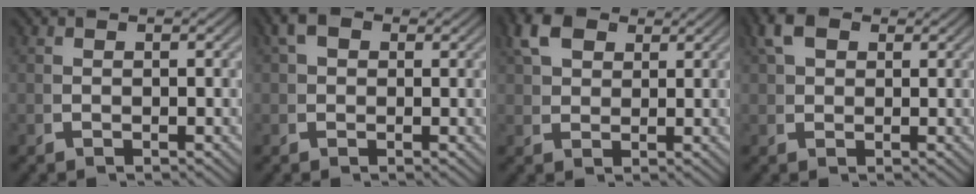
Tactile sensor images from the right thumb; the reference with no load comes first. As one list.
[{"total": 2.5, "force": [1.2, 1.6, 1.6], "torque": [-0.030, -0.001, 0.020]}, {"total": 4.2, "force": [3.1, 1.9, 2.0], "torque": [-0.038, 0.005, 0.060]}, {"total": 3.2, "force": [2.1, 1.6, 1.7], "torque": [-0.038, 0.002, 0.041]}]